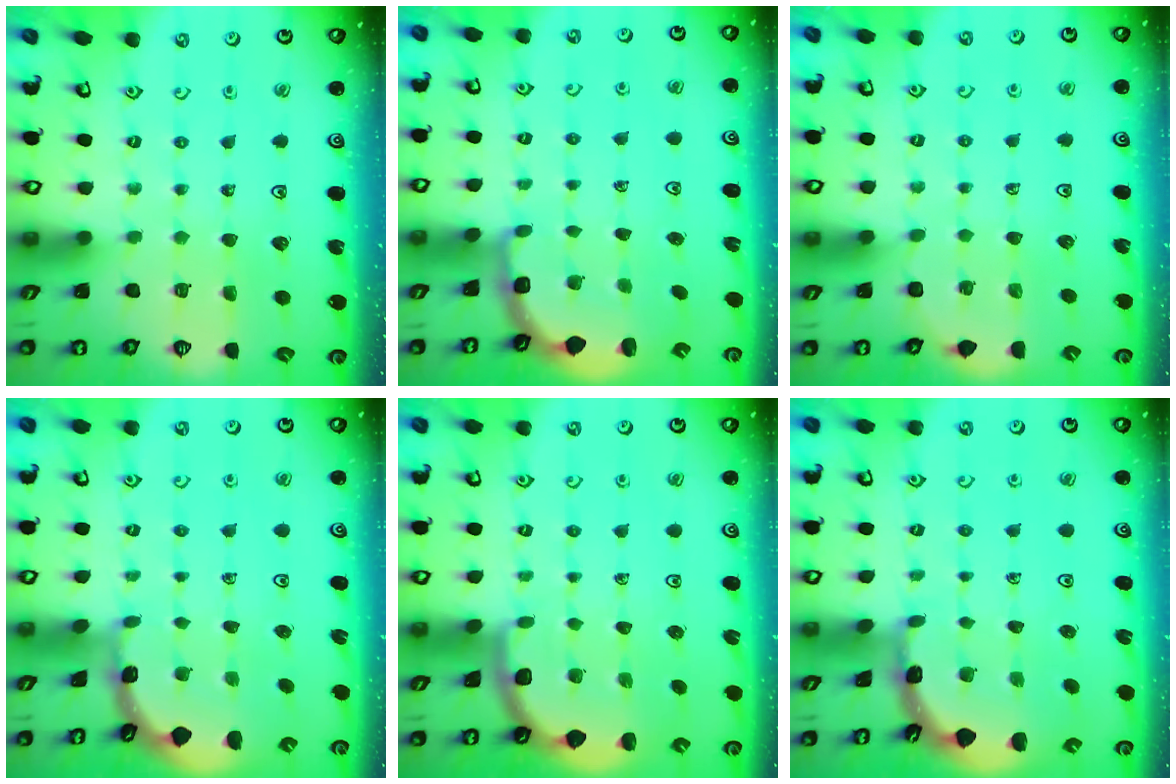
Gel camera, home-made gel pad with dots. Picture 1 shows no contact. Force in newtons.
{"total": 2.8, "press": 2.3, "slide": 1.7}
{"total": 1.7, "press": 1.5, "slide": 0.8}
{"total": 1.1, "press": 1.0, "slide": 0.1}
{"total": 1.8, "press": 1.8, "slide": 0.2}
{"total": 1.6, "press": 1.5, "slide": 0.3}